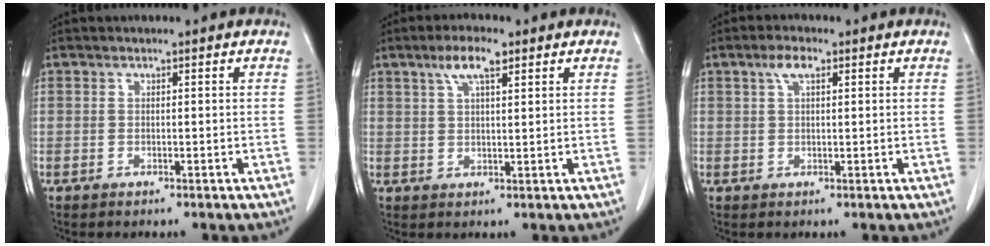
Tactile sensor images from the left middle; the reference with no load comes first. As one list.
[{"total": 4.9, "force": [2.9, 1.0, 3.8], "torque": [-0.079, 0.008, 0.053]}, {"total": 2.8, "force": [1.4, 1.0, 2.2], "torque": [-0.048, 0.009, 0.028]}]